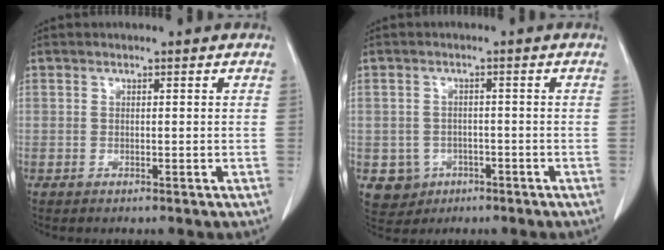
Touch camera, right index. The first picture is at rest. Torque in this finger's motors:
{"motor_torque": [0.00, -0.03, -0.24, -0.10]}